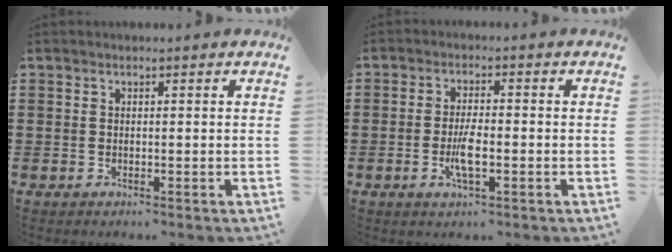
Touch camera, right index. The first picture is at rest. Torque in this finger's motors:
{"motor_torque": [2.14, 0.00, 0.17, 0.05]}